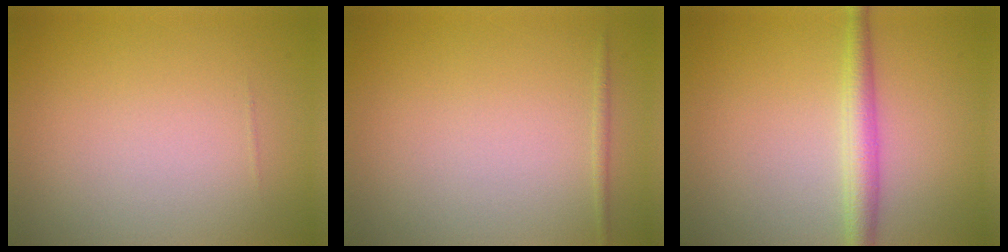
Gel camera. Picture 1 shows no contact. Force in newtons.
{"total": 0.5, "press": 0.5, "slide": 0.1}
{"total": 2.7, "press": 2.7, "slide": 0.1}